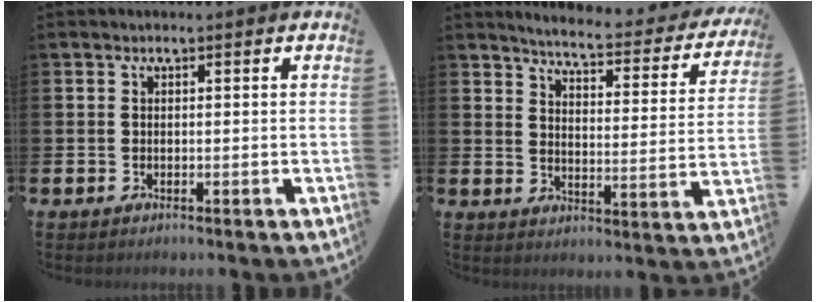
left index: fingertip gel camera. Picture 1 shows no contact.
{"total": 4.7, "force": [4.4, 0.4, 1.6], "torque": [-0.048, -0.038, 0.068]}